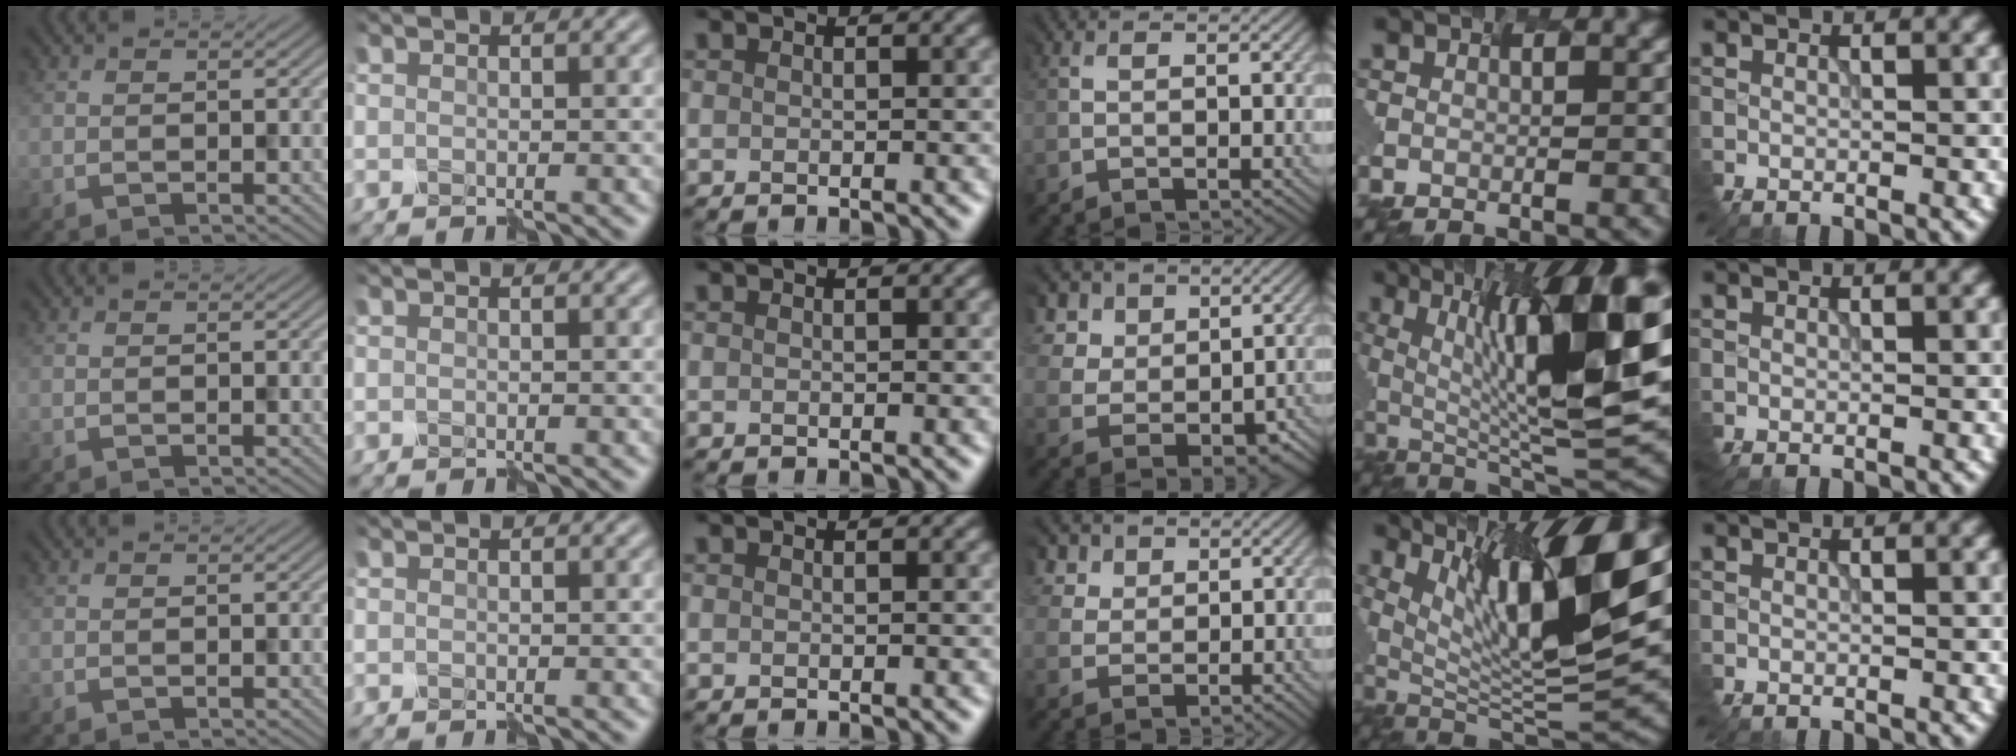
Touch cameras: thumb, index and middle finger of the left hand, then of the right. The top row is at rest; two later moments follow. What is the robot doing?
{"motion": "disassemble", "object": "velcro strap"}